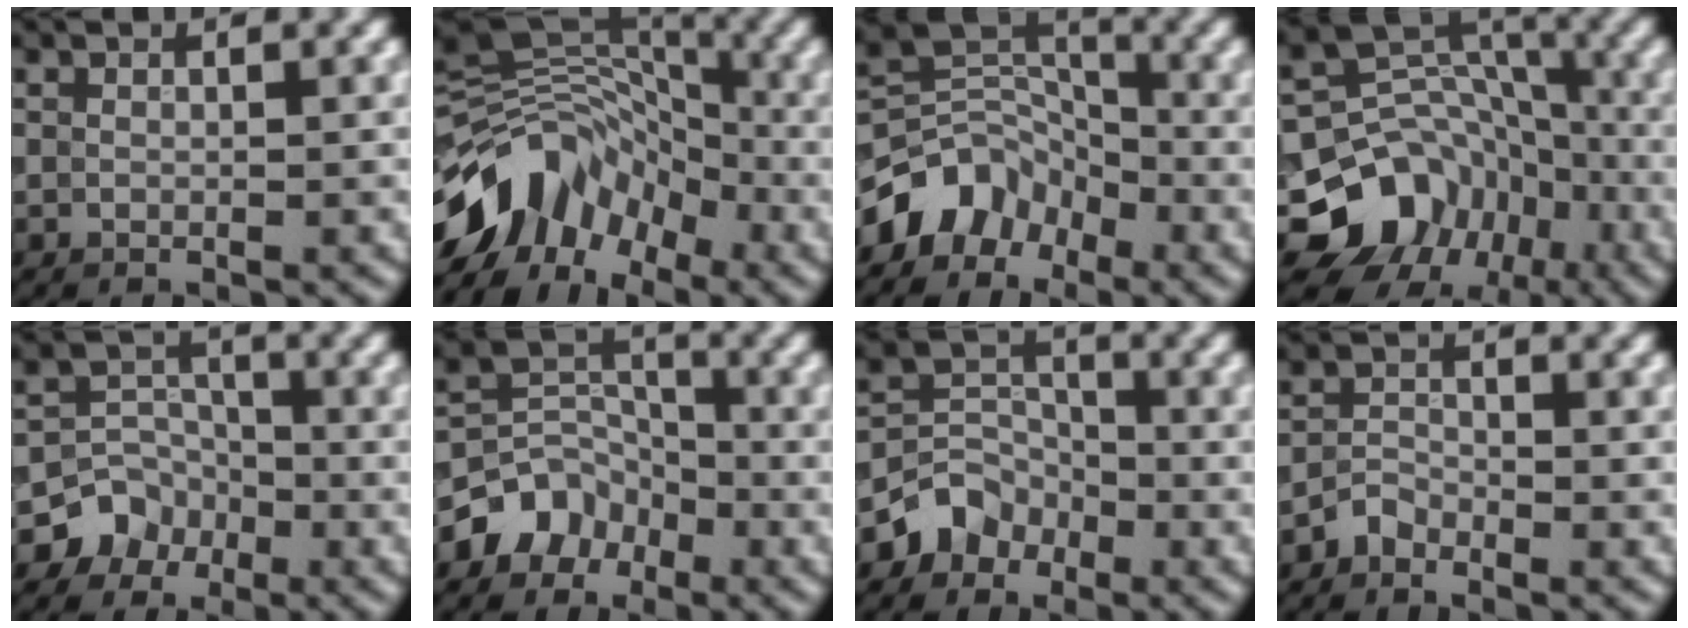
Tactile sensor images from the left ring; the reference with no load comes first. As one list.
[{"total": 10.0, "force": [-5.3, 6.5, 5.4], "torque": [-0.086, 0.014, -0.114]}, {"total": 5.0, "force": [-3.2, 3.5, 1.7], "torque": [-0.011, 0.008, -0.066]}, {"total": 10.7, "force": [-5.2, 8.7, 3.6], "torque": [-0.069, 0.010, -0.093]}, {"total": 4.1, "force": [-2.5, 3.2, 0.4], "torque": [0.022, 0.014, -0.050]}, {"total": 4.2, "force": [-2.7, 3.1, 1.0], "torque": [-0.010, 0.009, -0.054]}, {"total": 3.2, "force": [-2.1, 2.4, 0.5], "torque": [0.001, 0.011, -0.042]}, {"total": 1.5, "force": [-1.3, 0.7, 0.4], "torque": [-0.004, 0.010, -0.030]}]